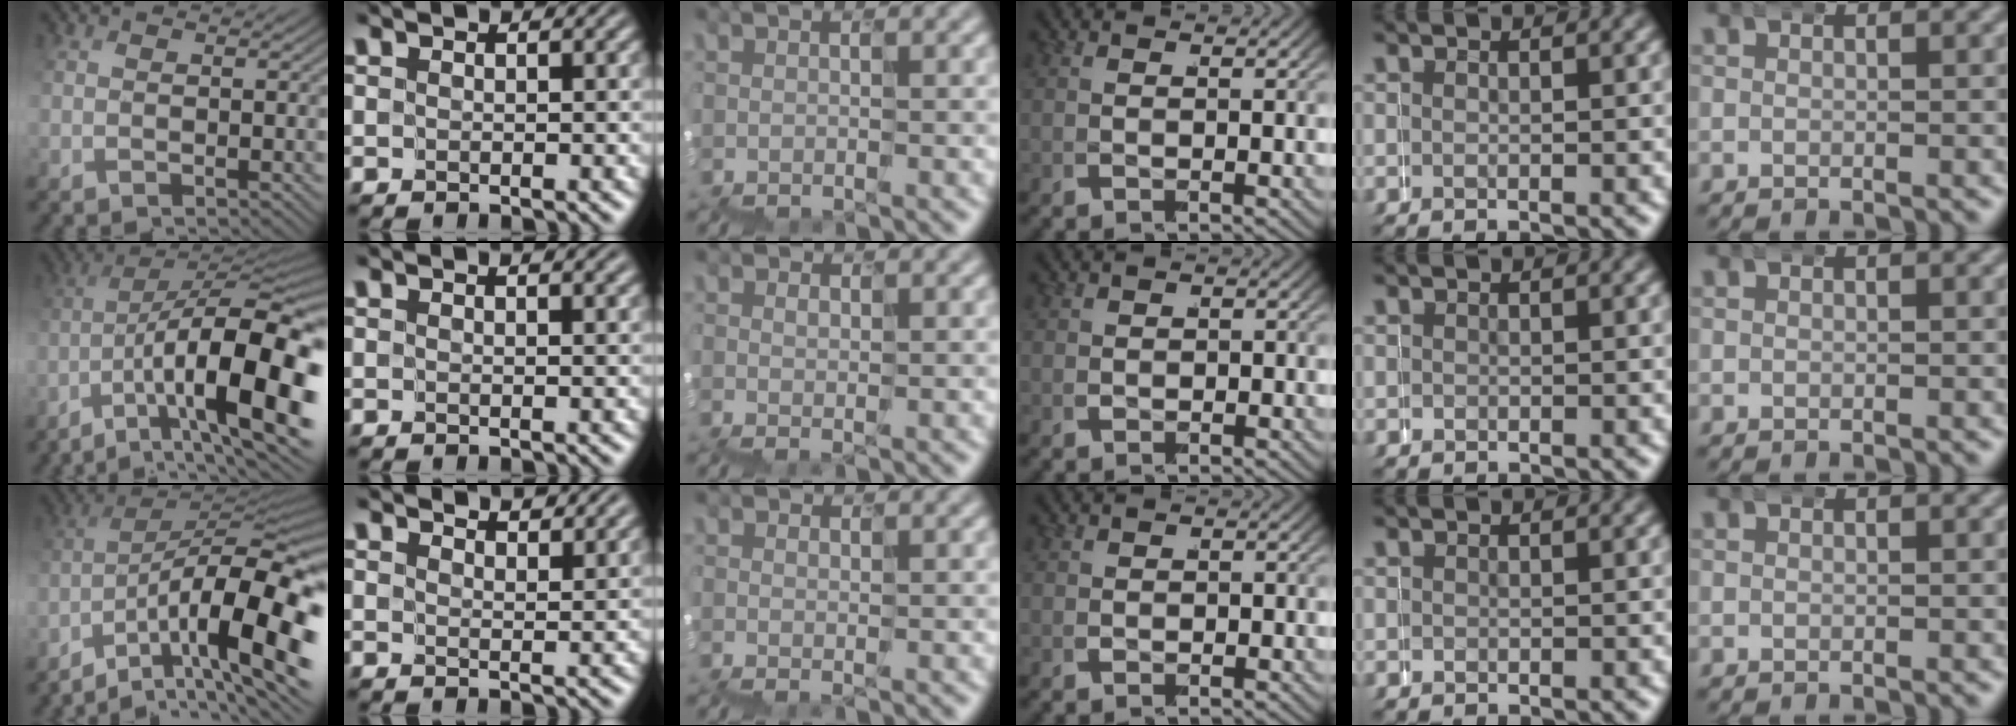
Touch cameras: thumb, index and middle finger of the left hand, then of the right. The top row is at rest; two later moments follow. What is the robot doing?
{"motion": "wrap", "object": "duck tape"}